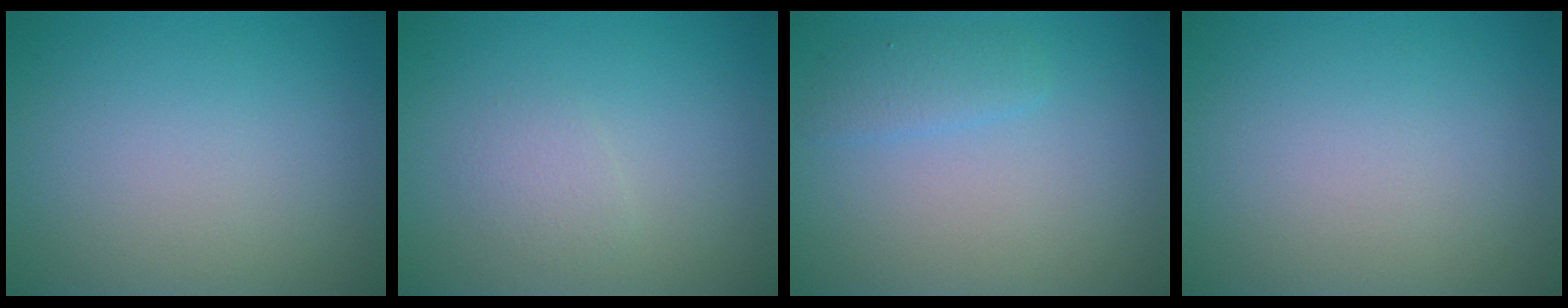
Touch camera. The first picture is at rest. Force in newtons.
{"total": 1.3, "press": 1.3, "slide": 0.2}
{"total": 1.6, "press": 1.6, "slide": 0.1}
{"total": 0.0}